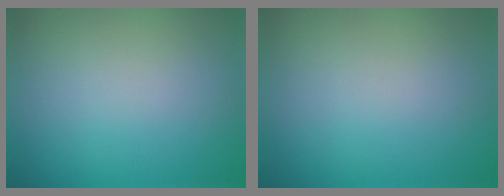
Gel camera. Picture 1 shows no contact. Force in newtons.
{"total": 0.0}